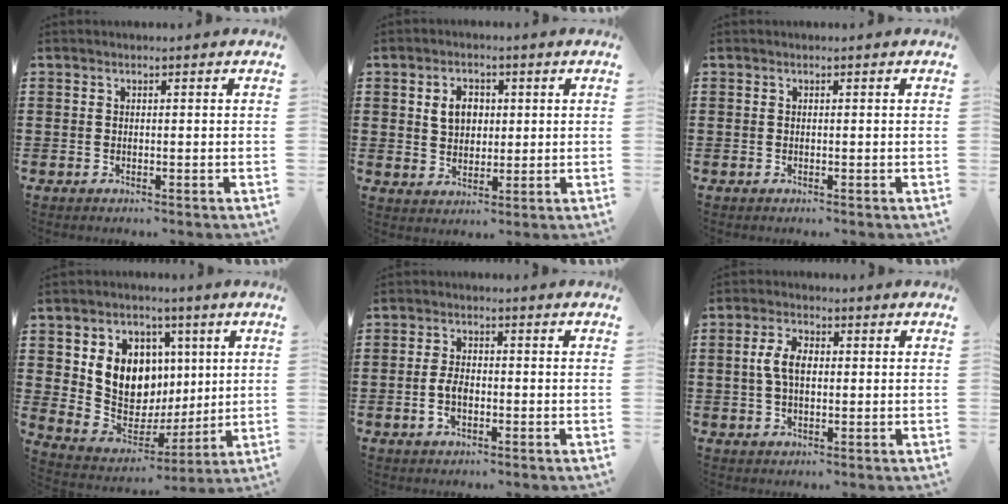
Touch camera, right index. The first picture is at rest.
{"total": 4.2, "force": [0.9, 3.2, 2.6], "torque": [-0.053, 0.011, 0.011]}
{"total": 0.0}
{"total": 10.4, "force": [2.8, 9.1, 4.2], "torque": [-0.096, -0.015, 0.056]}
{"total": 3.4, "force": [-0.9, 1.7, 2.8], "torque": [-0.075, -0.007, -0.023]}
{"total": 4.8, "force": [0.2, 2.5, 4.0], "torque": [-0.097, 0.005, -0.003]}